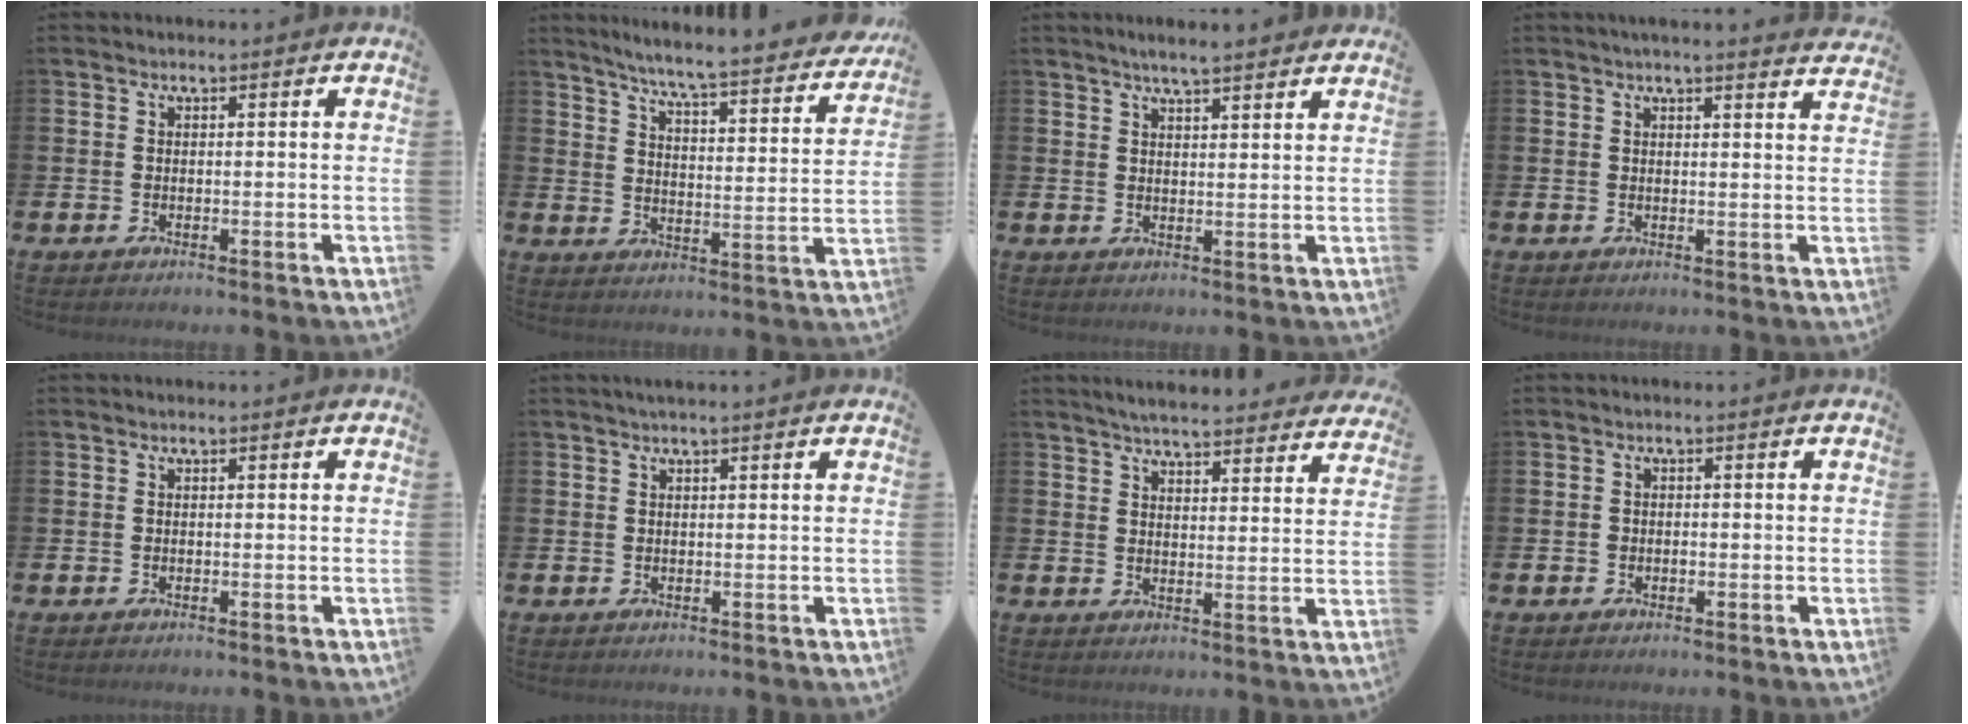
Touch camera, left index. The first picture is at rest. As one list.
[{"total": 6.6, "force": [6.1, -0.3, 2.5], "torque": [-0.069, -0.056, 0.099]}, {"total": 3.8, "force": [3.6, -0.1, 1.2], "torque": [-0.029, -0.011, 0.064]}, {"total": 2.8, "force": [2.7, -0.3, 0.5], "torque": [-0.005, -0.017, 0.047]}, {"total": 0.0}, {"total": 1.0, "force": [0.8, -0.1, 0.5], "torque": [-0.013, 0.005, 0.015]}, {"total": 5.1, "force": [5.0, 0.4, 0.9], "torque": [-0.031, -0.029, 0.089]}, {"total": 0.9, "force": [-0.2, 0.8, 0.4], "torque": [-0.004, 0.004, -0.008]}]